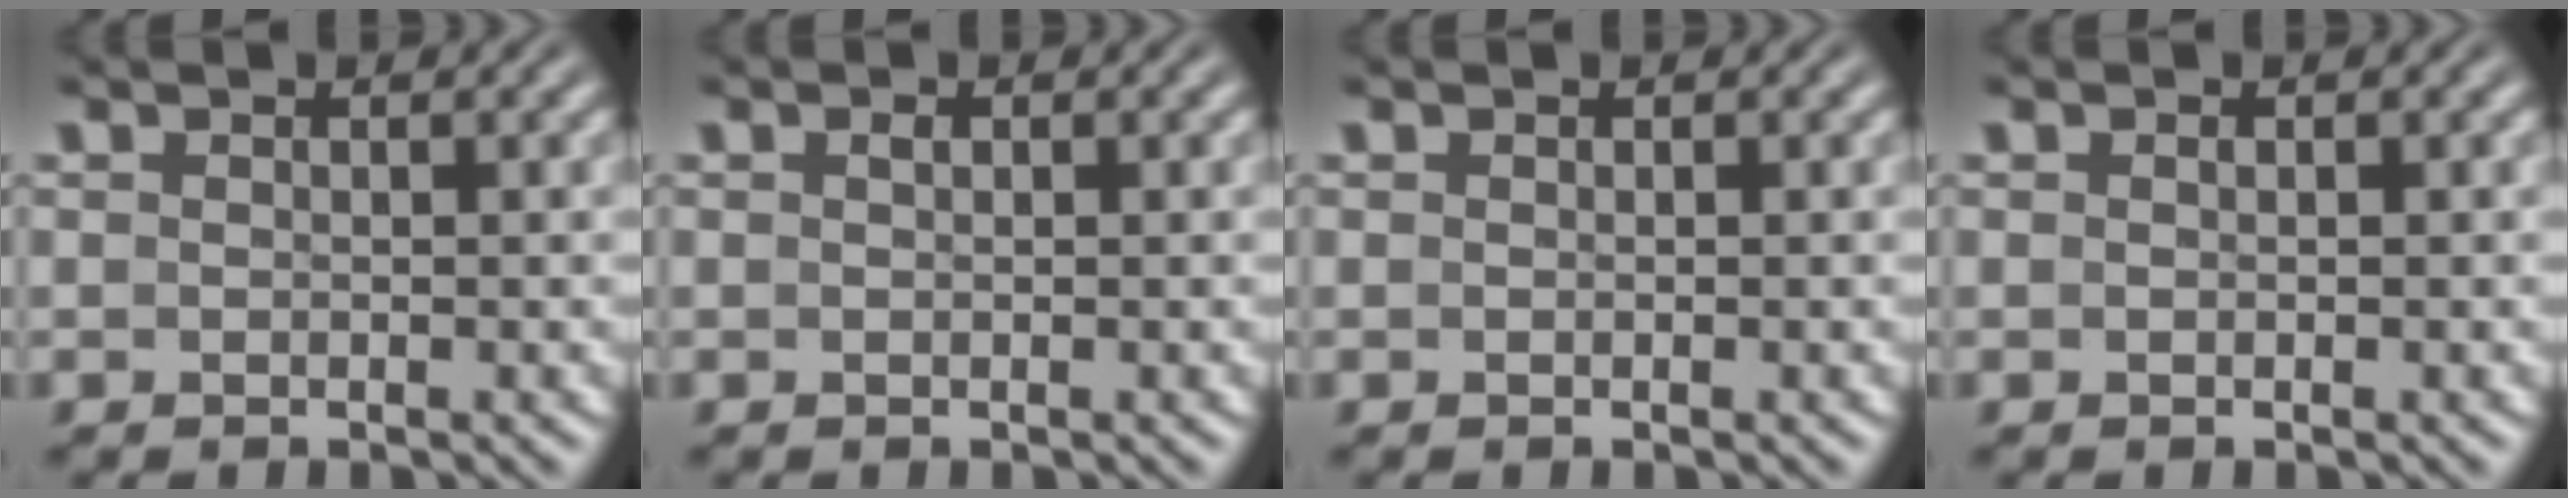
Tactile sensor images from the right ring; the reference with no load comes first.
{"total": 0.0}
{"total": 0.0}
{"total": 0.0}